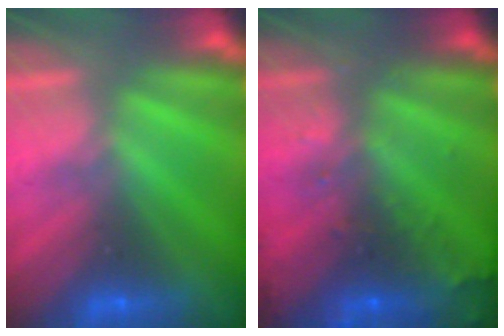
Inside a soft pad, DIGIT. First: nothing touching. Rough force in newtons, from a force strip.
{"total": 7.4}